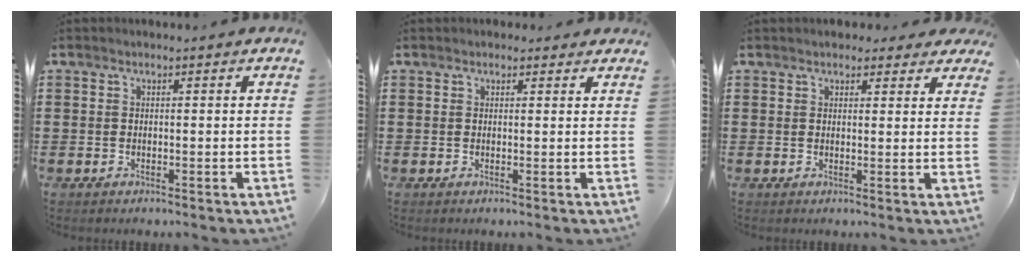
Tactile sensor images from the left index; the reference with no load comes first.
{"total": 1.0, "force": [0.8, 0.6, 0.2], "torque": [-0.006, 0.005, 0.015]}
{"total": 2.7, "force": [2.4, 1.0, 0.7], "torque": [-0.013, -0.002, 0.042]}